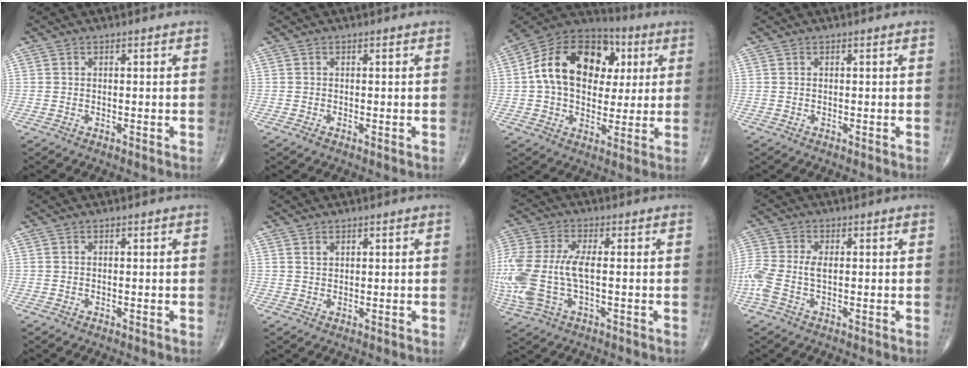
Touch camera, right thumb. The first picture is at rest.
{"total": 0.8, "force": [-0.4, 0.4, 0.6], "torque": [-0.015, -0.002, -0.008]}
{"total": 20.2, "force": [3.5, 14.1, 14.1], "torque": [-0.211, 0.018, 0.052]}
{"total": 0.0}
{"total": 0.0}
{"total": 1.4, "force": [0.9, 0.9, 0.6], "torque": [-0.006, -0.003, 0.016]}
{"total": 17.0, "force": [-1.7, 8.1, 14.8], "torque": [-0.389, -0.001, -0.025]}
{"total": 6.7, "force": [-0.7, 3.3, 5.8], "torque": [-0.167, 0.015, -0.014]}